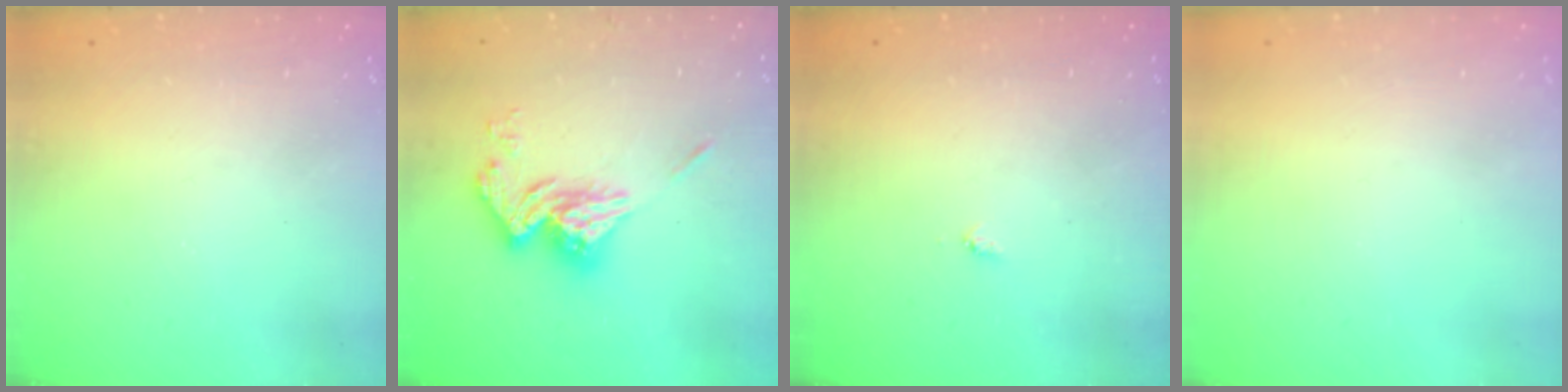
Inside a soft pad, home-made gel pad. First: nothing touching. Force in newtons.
{"total": 14.3, "press": 14.3, "slide": 1.3}
{"total": 3.4, "press": 3.3, "slide": 0.5}
{"total": 0.0}